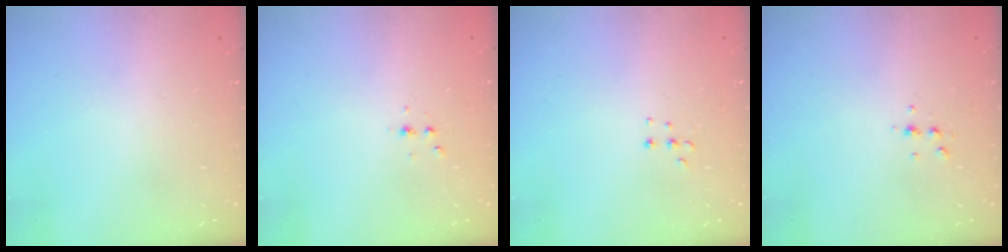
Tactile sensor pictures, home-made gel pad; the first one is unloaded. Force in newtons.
{"total": 2.3, "press": 2.3, "slide": 0.3}
{"total": 3.6, "press": 3.5, "slide": 0.9}
{"total": 4.1, "press": 4.0, "slide": 0.9}